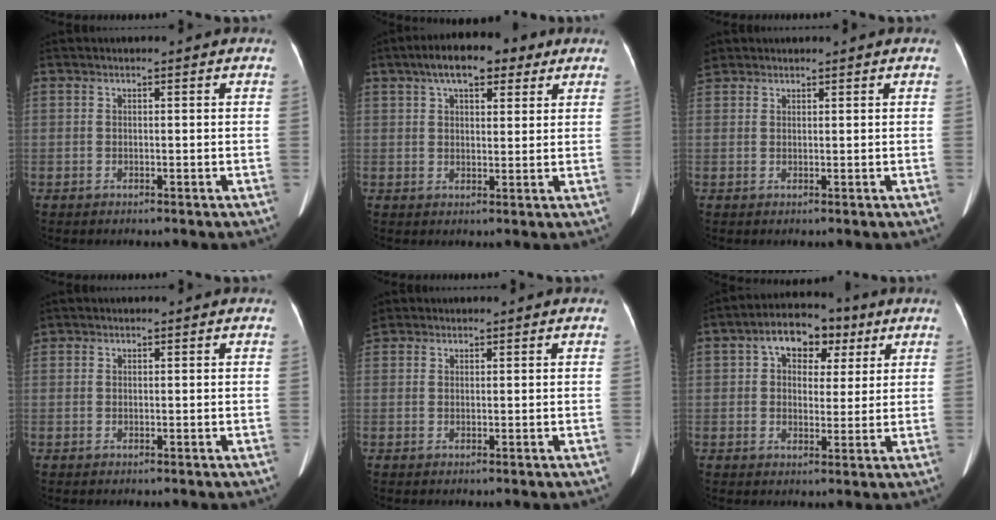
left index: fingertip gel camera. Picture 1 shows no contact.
{"total": 9.4, "force": [5.7, 3.6, 6.6], "torque": [-0.104, 0.031, 0.087]}
{"total": 2.8, "force": [2.2, 1.5, 0.5], "torque": [-0.018, 0.015, 0.046]}
{"total": 0.6, "force": [0.6, 0.1, 0.1], "torque": [-0.014, 0.007, 0.019]}
{"total": 2.5, "force": [1.9, 1.5, 0.4], "torque": [-0.014, 0.014, 0.039]}
{"total": 8.3, "force": [3.7, 5.1, 5.3], "torque": [-0.076, 0.034, 0.053]}